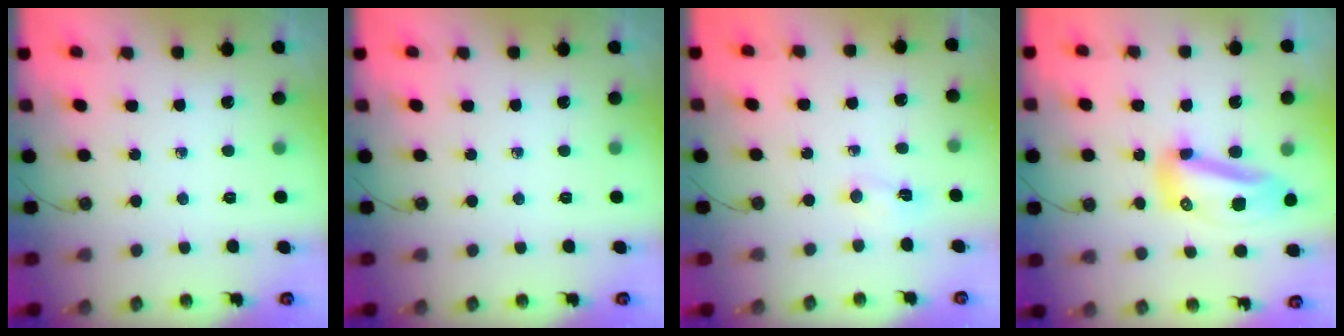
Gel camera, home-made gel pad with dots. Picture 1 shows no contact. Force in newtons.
{"total": 0.0}
{"total": 2.8, "press": 2.7, "slide": 0.7}
{"total": 12.8, "press": 12.7, "slide": 1.2}